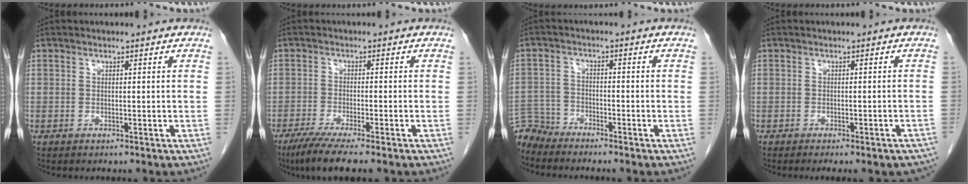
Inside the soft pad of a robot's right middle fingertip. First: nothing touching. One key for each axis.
{"total": 7.1, "fx": -5.3, "fy": 0.1, "fz": 4.7, "tx": -0.076, "ty": -0.017, "tz": -0.084}
{"total": 4.7, "fx": -4.6, "fy": 0.6, "fz": -0.8, "tx": 0.019, "ty": -0.004, "tz": -0.088}
{"total": 7.0, "fx": -6.0, "fy": 1.4, "fz": 3.3, "tx": -0.033, "ty": -0.001, "tz": -0.065}